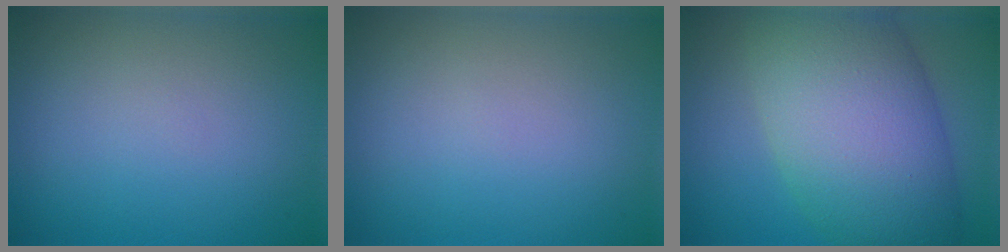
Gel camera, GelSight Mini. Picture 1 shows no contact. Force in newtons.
{"total": 0.0}
{"total": 12.6, "press": 12.6, "slide": 0.3}